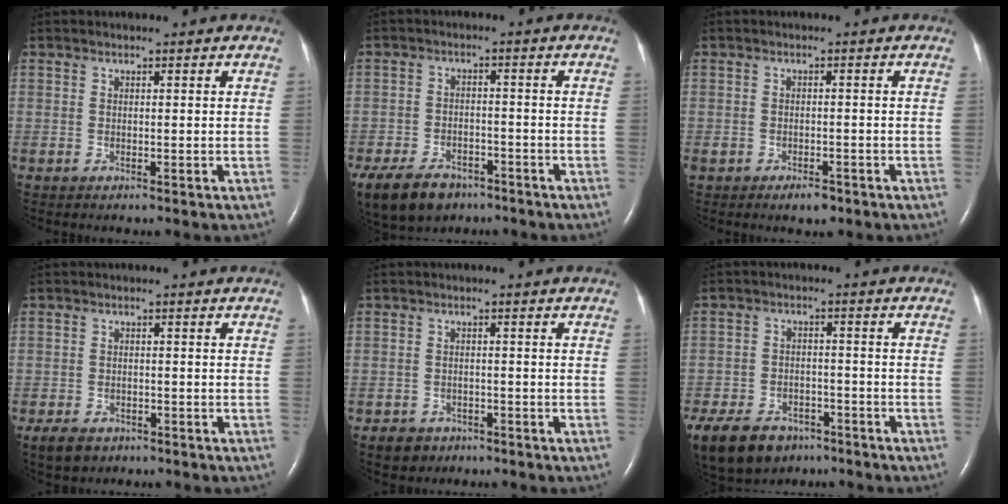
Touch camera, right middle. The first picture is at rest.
{"total": 13.1, "force": [-8.8, 7.9, 5.8], "torque": [-0.153, -0.015, -0.137]}
{"total": 2.6, "force": [-1.8, 1.3, 1.4], "torque": [-0.023, 0.000, -0.021]}
{"total": 4.0, "force": [-2.8, 2.5, 1.5], "torque": [-0.029, -0.002, -0.041]}
{"total": 3.0, "force": [-2.0, 2.3, 0.4], "torque": [-0.012, 0.008, -0.028]}
{"total": 16.2, "force": [-10.7, 9.9, 7.1], "torque": [-0.200, -0.020, -0.162]}